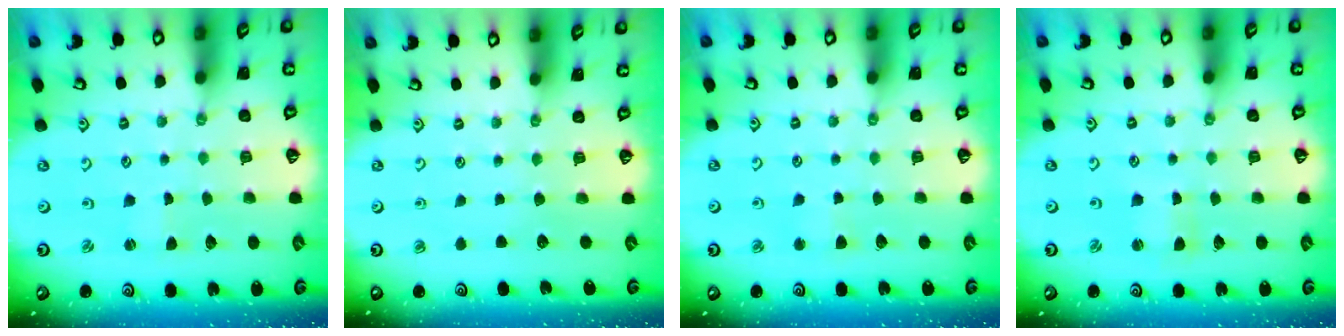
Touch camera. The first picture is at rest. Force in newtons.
{"total": 0.0}
{"total": 2.1, "press": 2.1, "slide": 0.5}
{"total": 1.0, "press": 1.0, "slide": 0.2}